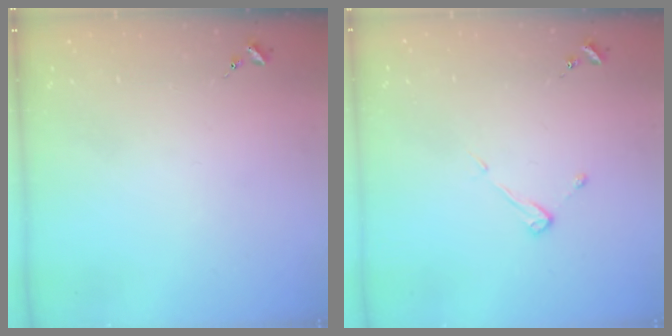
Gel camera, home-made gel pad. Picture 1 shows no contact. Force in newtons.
{"total": 3.8, "press": 3.8, "slide": 0.4}